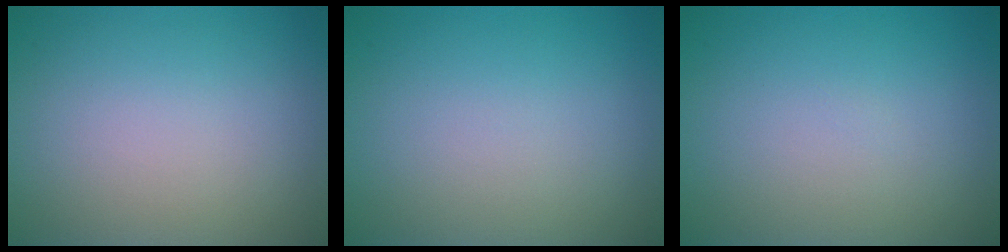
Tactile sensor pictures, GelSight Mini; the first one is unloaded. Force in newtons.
{"total": 0.0}
{"total": 0.0}